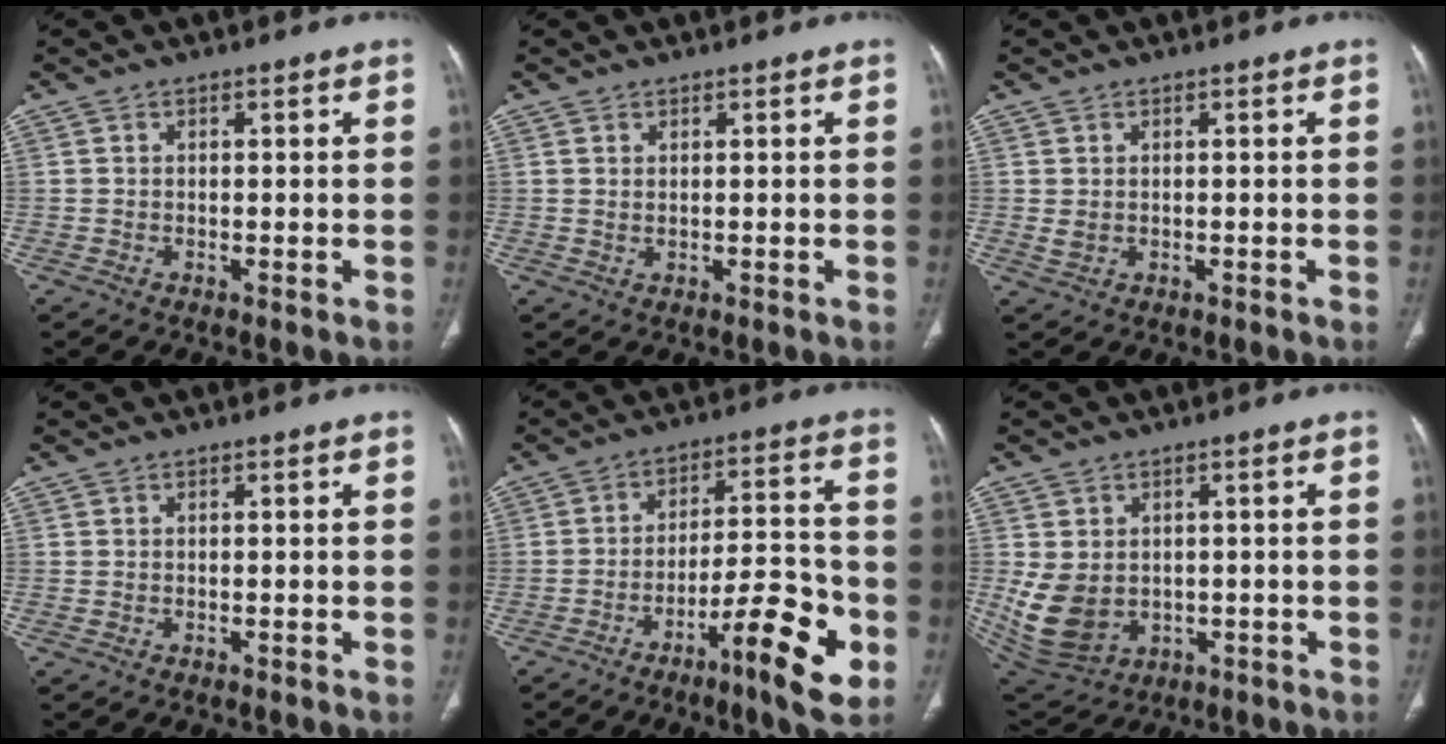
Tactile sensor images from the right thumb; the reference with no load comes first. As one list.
[{"total": 0.6, "force": [0.3, 0.3, 0.5], "torque": [-0.006, -0.001, 0.007]}, {"total": 1.5, "force": [0.2, 1.2, 0.9], "torque": [-0.019, -0.003, 0.009]}, {"total": 0.0}, {"total": 14.8, "force": [-6.7, 3.4, 12.7], "torque": [-0.179, 0.036, -0.099]}, {"total": 11.0, "force": [-0.6, 8.8, 6.5], "torque": [-0.120, -0.006, 0.022]}]